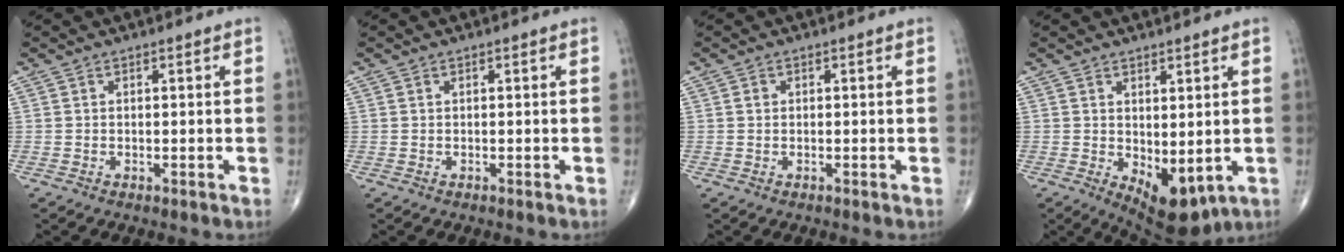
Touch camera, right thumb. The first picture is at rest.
{"total": 0.0}
{"total": 1.4, "force": [0.1, 1.3, 0.4], "torque": [-0.001, 0.003, 0.000]}
{"total": 8.3, "force": [-1.1, 4.2, 7.0], "torque": [-0.082, -0.012, 0.004]}